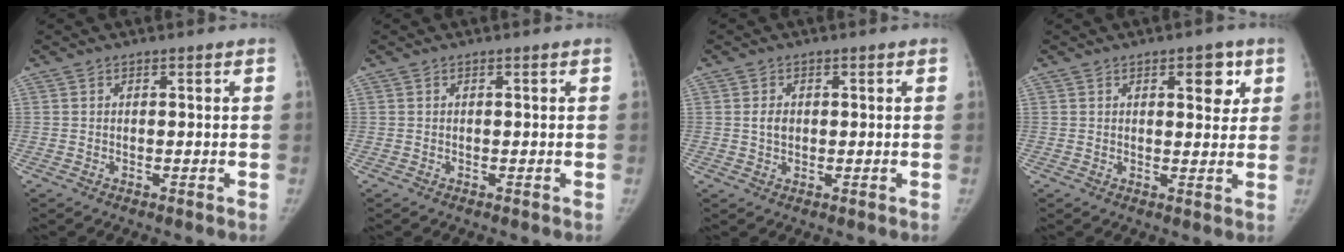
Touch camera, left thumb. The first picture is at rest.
{"total": 0.0}
{"total": 2.3, "force": [0.2, 1.7, 1.5], "torque": [-0.020, -0.001, 0.006]}
{"total": 5.2, "force": [2.4, 2.7, 3.8], "torque": [-0.023, -0.009, 0.029]}